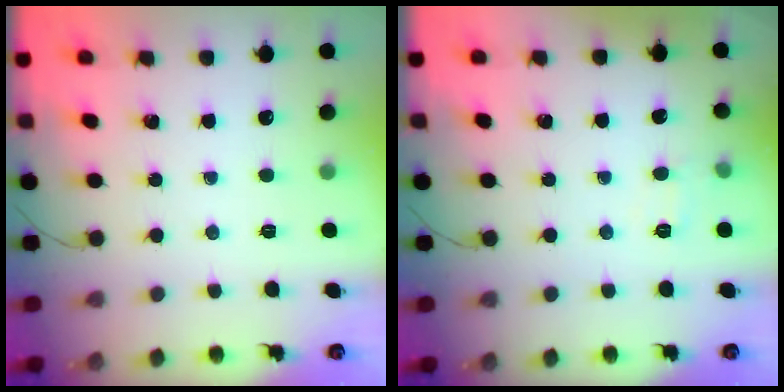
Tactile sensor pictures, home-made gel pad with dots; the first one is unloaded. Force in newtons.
{"total": 6.3, "press": 6.2, "slide": 1.5}